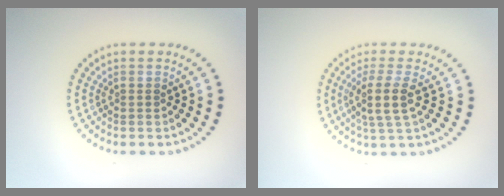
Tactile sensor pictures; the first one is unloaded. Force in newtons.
{"total": 2.8, "press": 2.3, "slide": 1.6}